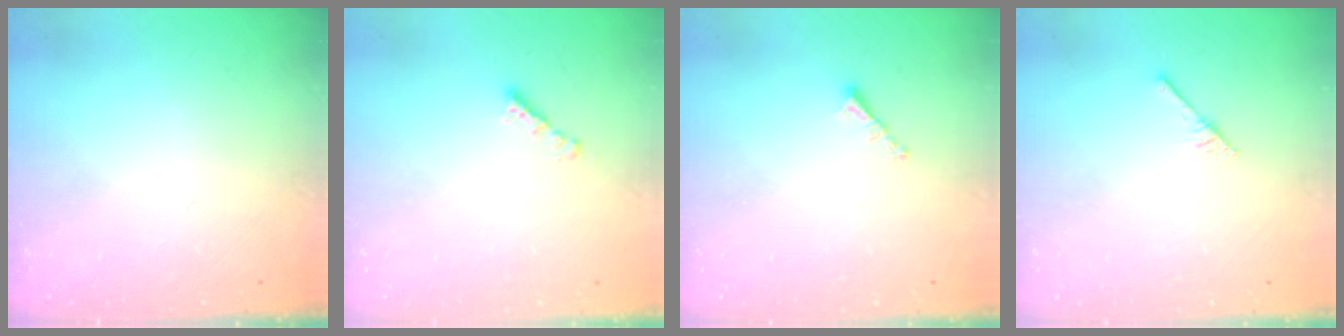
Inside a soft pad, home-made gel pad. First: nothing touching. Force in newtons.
{"total": 2.3, "press": 2.3, "slide": 0.2}
{"total": 1.2, "press": 1.1, "slide": 0.5}
{"total": 2.9, "press": 2.9, "slide": 0.2}